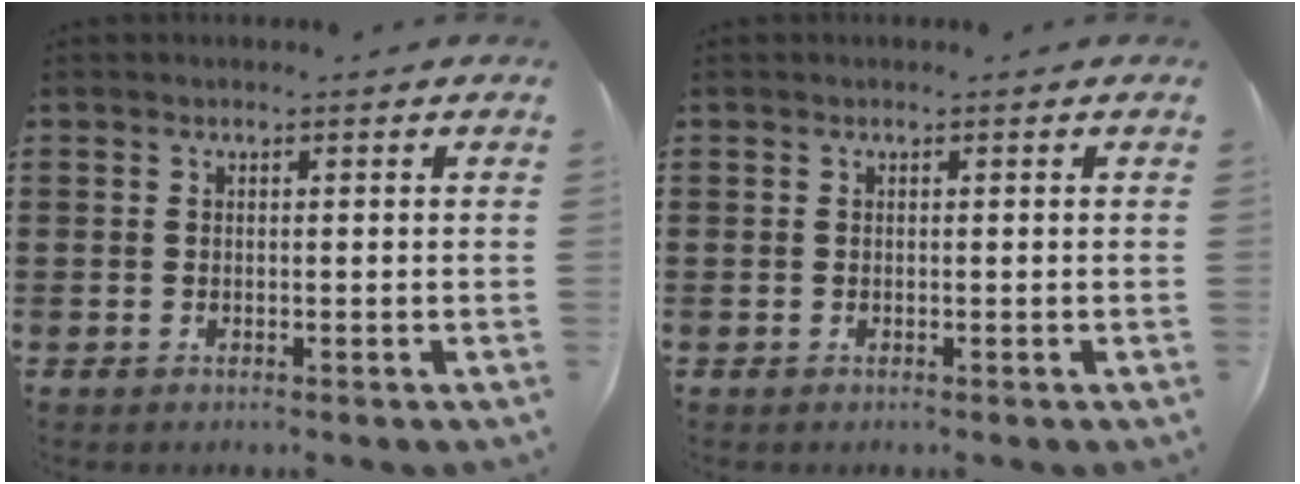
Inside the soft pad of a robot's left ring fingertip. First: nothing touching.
{"total": 0.0}